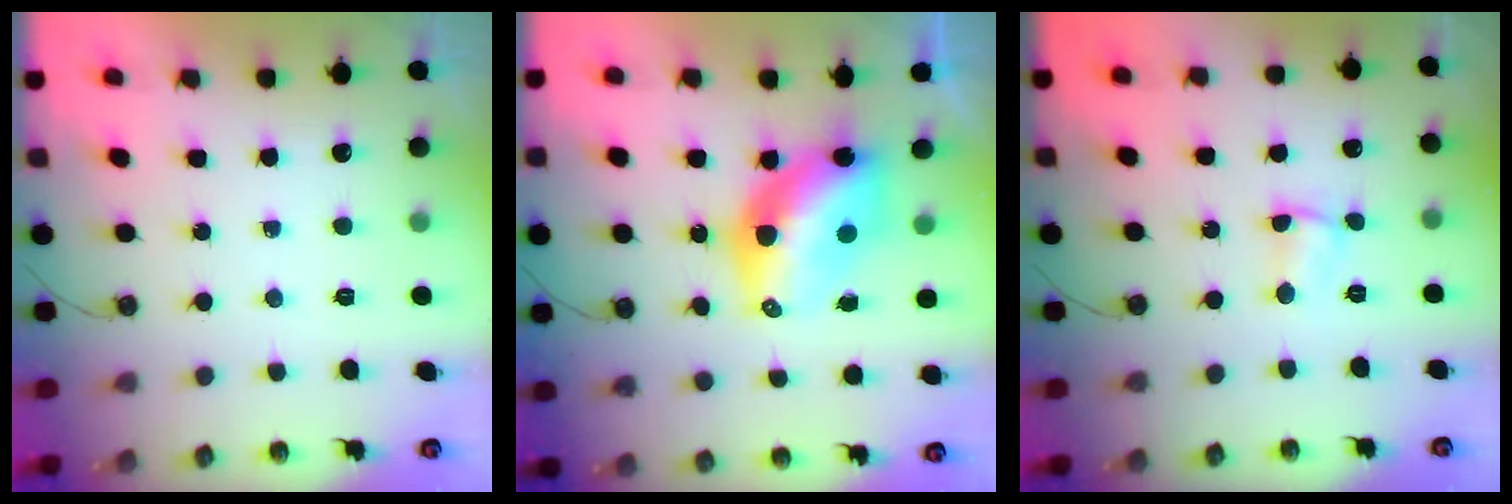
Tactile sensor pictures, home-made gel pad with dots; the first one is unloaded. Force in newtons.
{"total": 10.7, "press": 10.7, "slide": 0.9}
{"total": 1.5, "press": 1.4, "slide": 0.5}